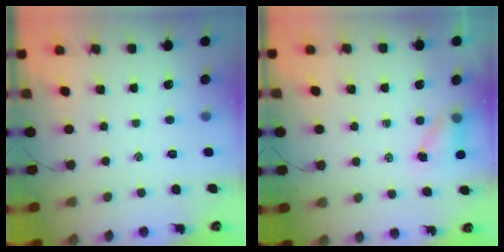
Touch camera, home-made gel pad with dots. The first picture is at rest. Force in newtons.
{"total": 4.0, "press": 3.9, "slide": 0.6}